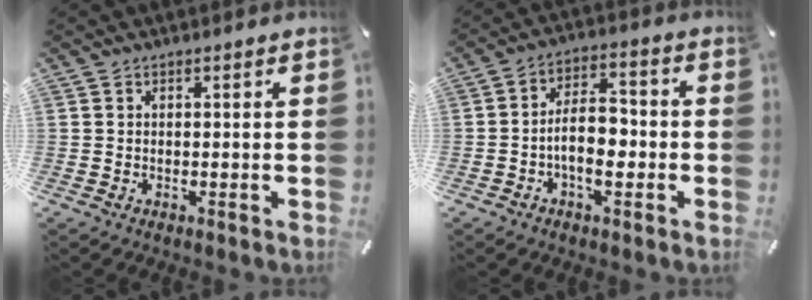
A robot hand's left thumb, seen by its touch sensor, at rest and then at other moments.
{"total": 8.9, "force": [-2.8, 4.7, 6.9], "torque": [-0.117, 0.015, -0.051]}